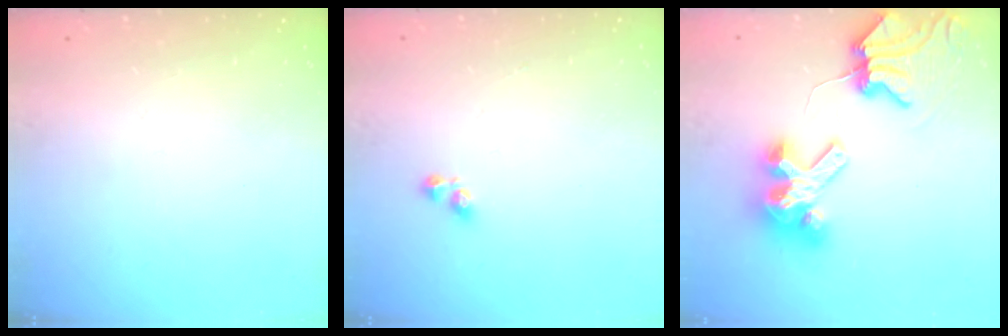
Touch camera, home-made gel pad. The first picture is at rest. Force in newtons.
{"total": 2.9, "press": 2.9, "slide": 0.4}
{"total": 10.2, "press": 10.1, "slide": 1.4}